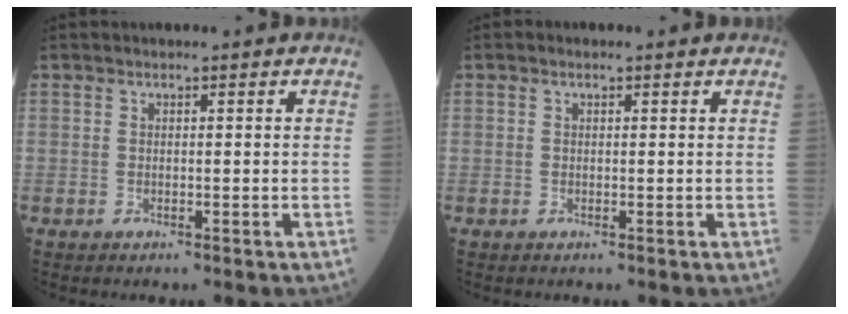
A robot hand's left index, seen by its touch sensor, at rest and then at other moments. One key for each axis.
{"total": 0.5, "fx": 0.3, "fy": 0.2, "fz": 0.3, "tx": -0.014, "ty": 0.000, "tz": 0.002}